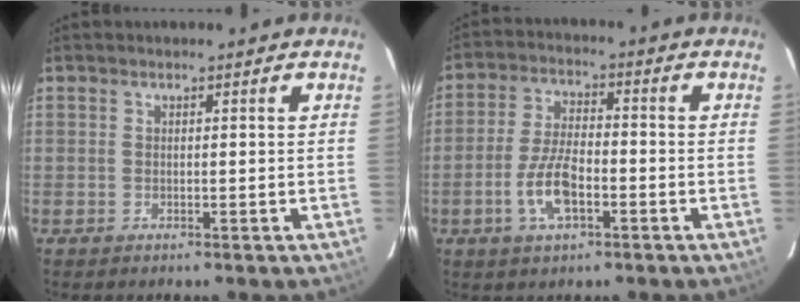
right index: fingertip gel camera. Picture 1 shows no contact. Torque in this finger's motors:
{"motor_torque": [1.30, -0.58, 0.64, 0.10]}